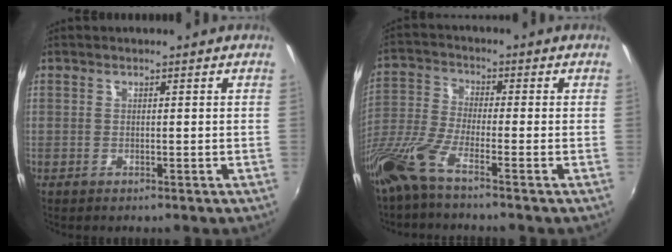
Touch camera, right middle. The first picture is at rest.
{"total": 9.3, "force": [-6.5, 0.6, 6.5], "torque": [-0.147, -0.020, -0.133]}